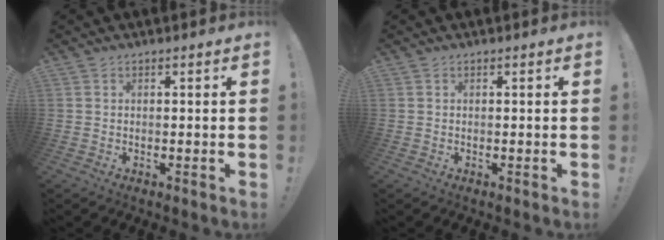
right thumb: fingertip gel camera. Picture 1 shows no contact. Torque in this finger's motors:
{"motor_torque": [0.00, 0.00, 0.00, 0.00, 0.00]}